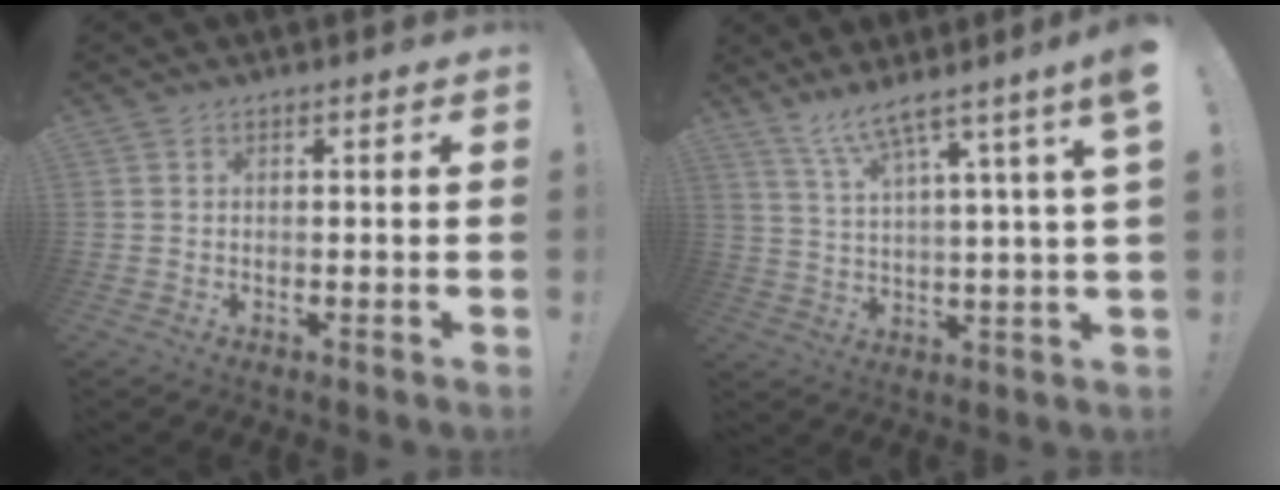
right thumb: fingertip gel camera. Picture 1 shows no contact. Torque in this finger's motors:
{"motor_torque": [0.00, 0.00, 0.64, 0.63, 0.05]}